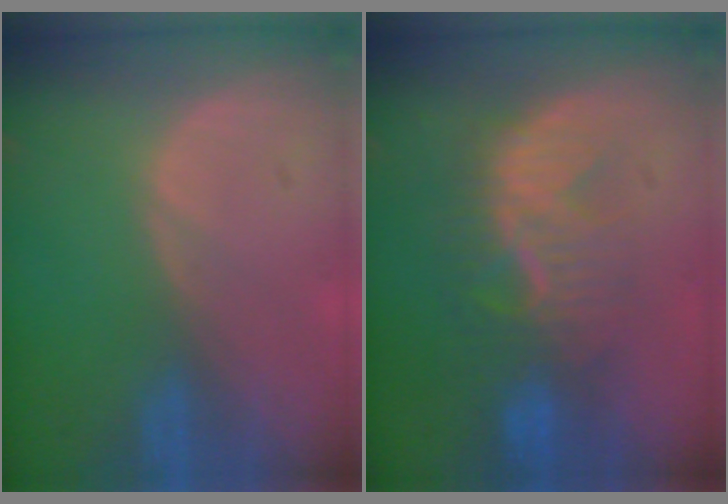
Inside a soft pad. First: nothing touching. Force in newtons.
{"total": 8.6, "press": 8.0, "slide": 2.9}